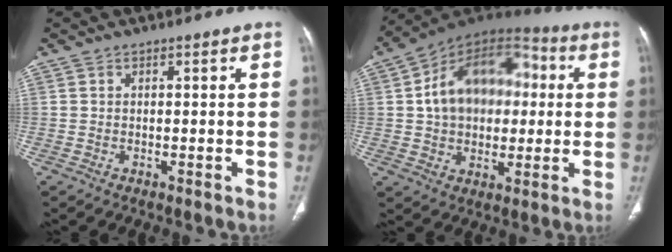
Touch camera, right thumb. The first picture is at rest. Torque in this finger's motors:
{"motor_torque": [2.34, 2.67, 1.17, -0.30, 0.18]}